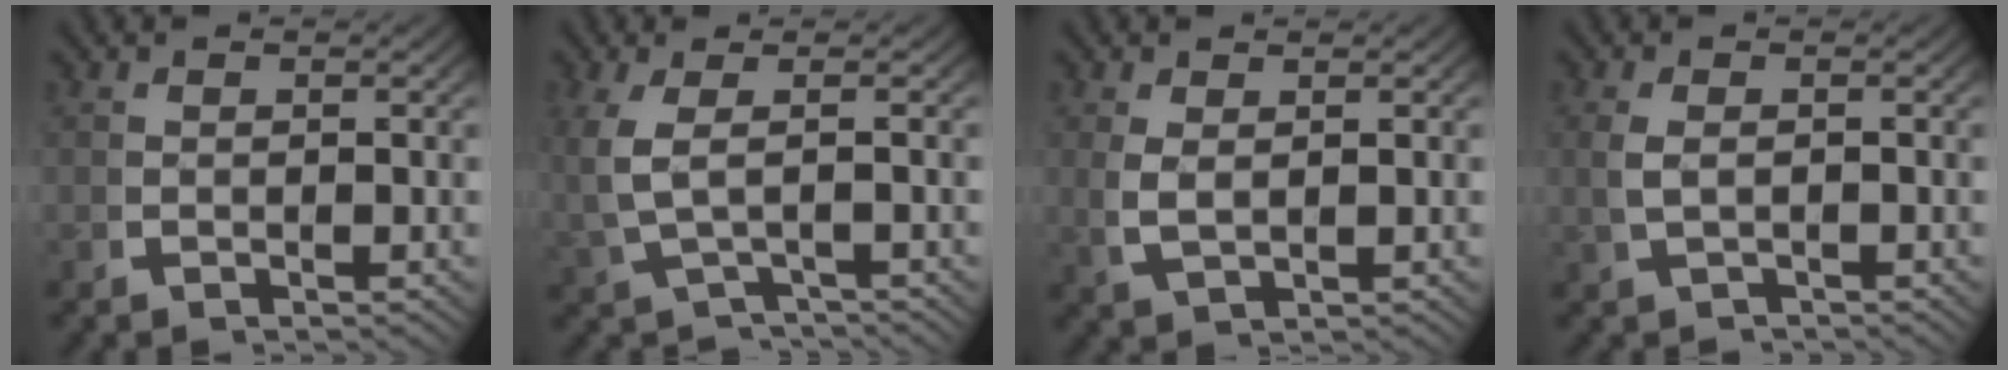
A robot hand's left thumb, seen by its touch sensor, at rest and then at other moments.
{"total": 3.6, "force": [-1.1, 1.5, 3.1], "torque": [-0.084, -0.009, 0.002]}
{"total": 2.2, "force": [0.7, 1.0, 1.8], "torque": [-0.051, -0.011, 0.029]}
{"total": 1.9, "force": [-1.0, 0.9, 1.3], "torque": [-0.036, -0.008, -0.005]}